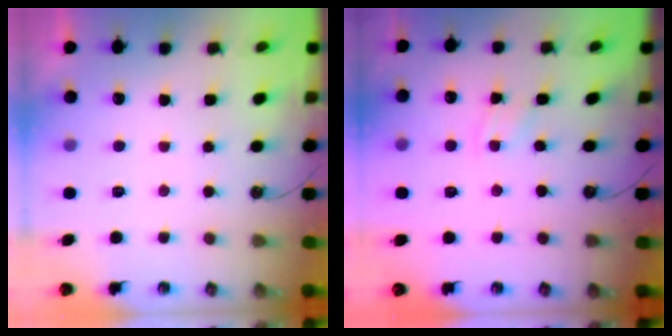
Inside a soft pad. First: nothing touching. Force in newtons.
{"total": 2.9, "press": 2.9, "slide": 0.5}